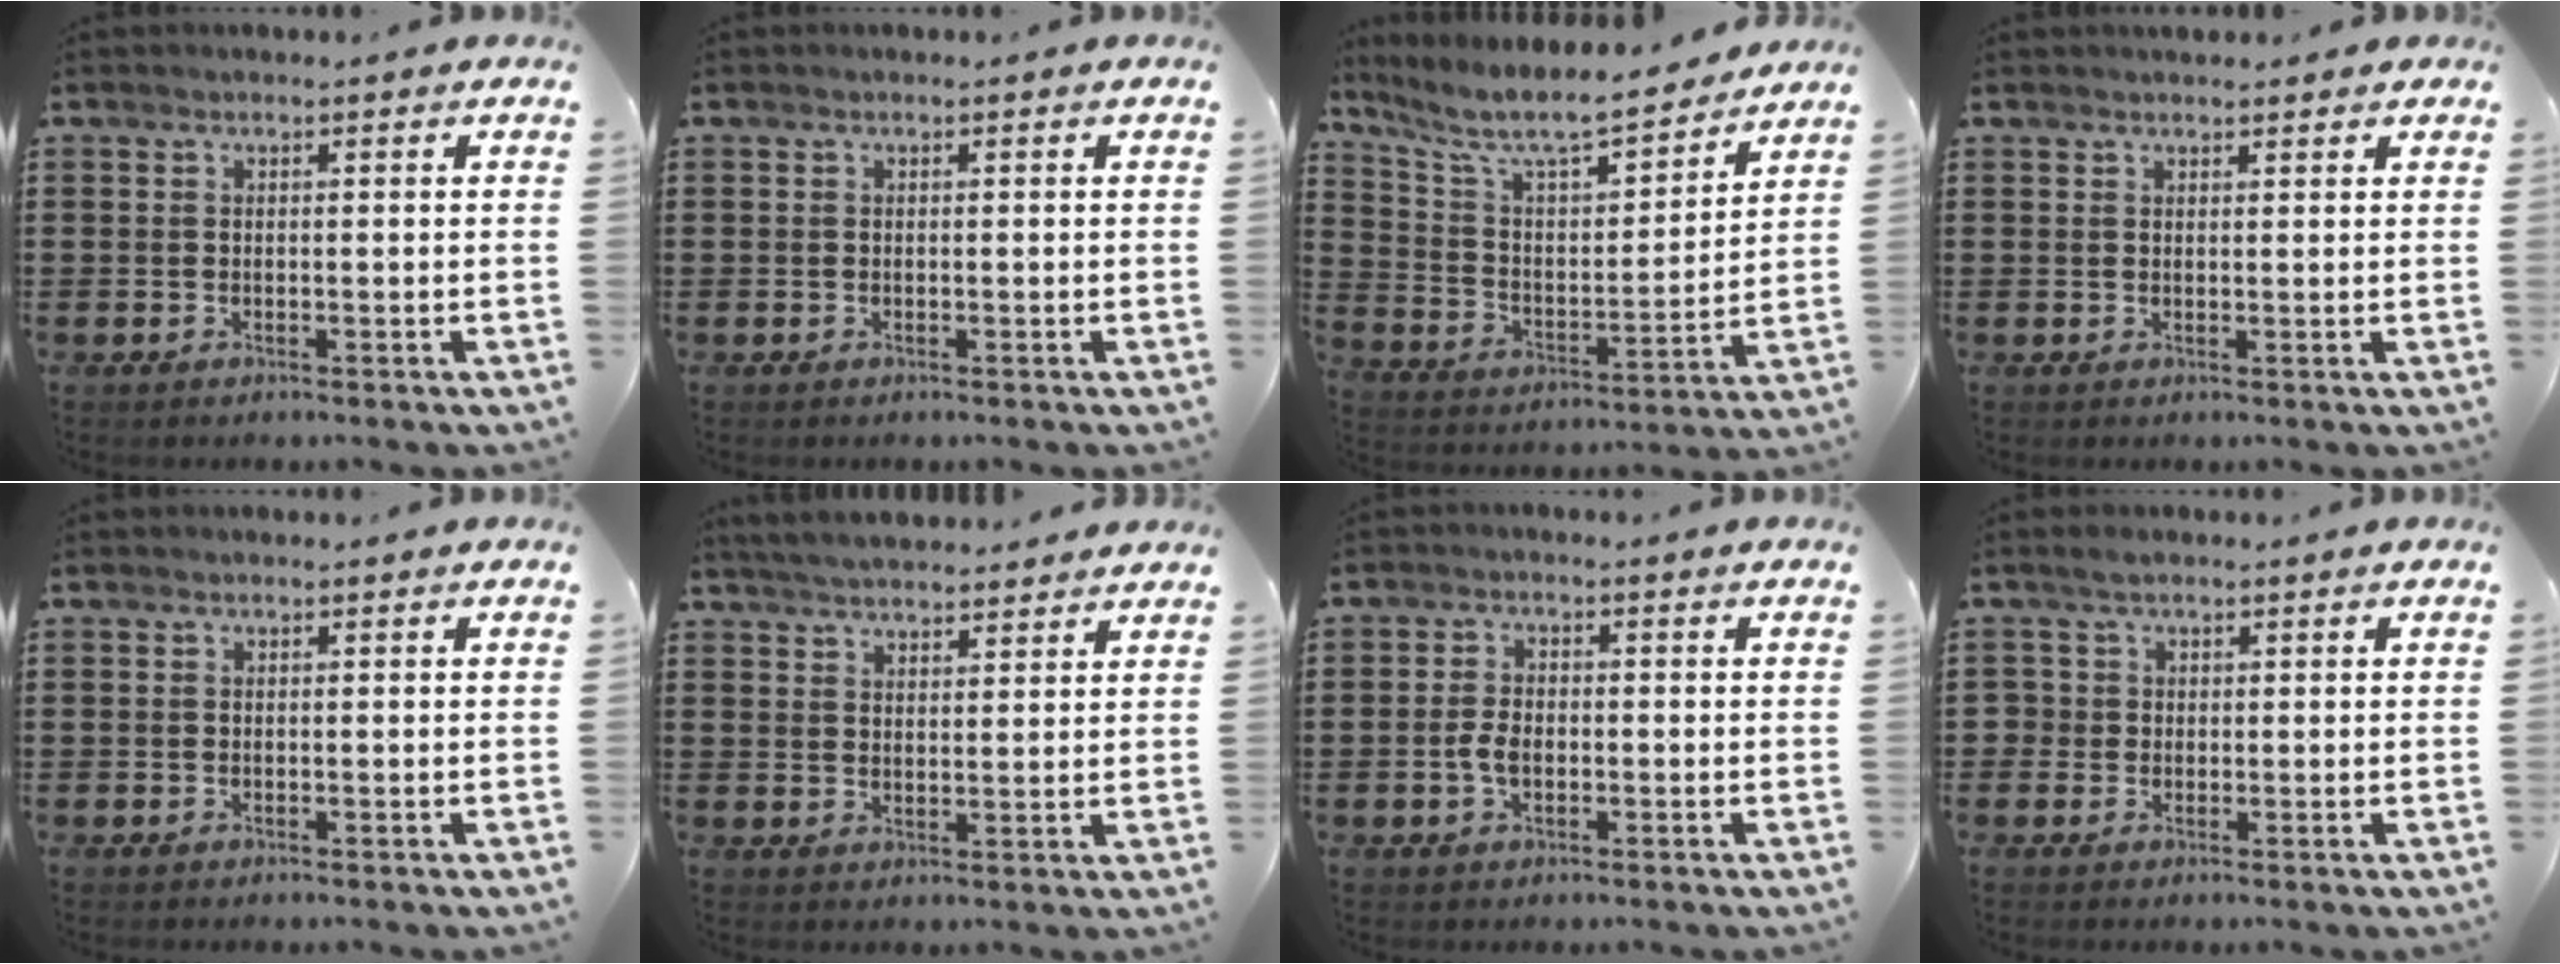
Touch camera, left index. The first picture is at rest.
{"total": 0.0}
{"total": 8.5, "force": [7.2, 1.3, 4.2], "torque": [-0.112, -0.045, 0.120]}
{"total": 1.4, "force": [1.3, 0.3, 0.2], "torque": [-0.007, 0.003, 0.025]}
{"total": 0.0}
{"total": 3.9, "force": [3.9, 0.0, 0.7], "torque": [-0.025, -0.010, 0.071]}
{"total": 3.2, "force": [-0.6, 1.8, 2.6], "torque": [-0.072, -0.006, -0.018]}
{"total": 1.9, "force": [0.4, 1.8, 0.4], "torque": [-0.018, 0.008, 0.005]}